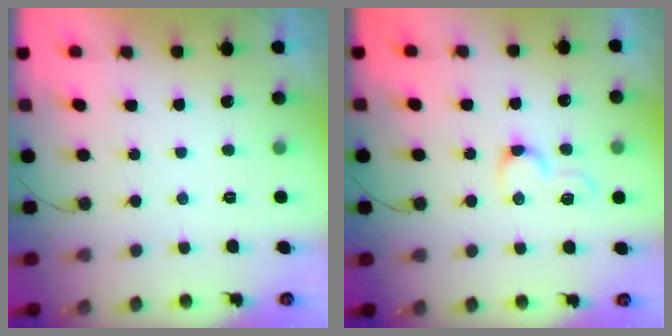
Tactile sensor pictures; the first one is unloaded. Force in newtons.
{"total": 4.9, "press": 4.9, "slide": 0.8}